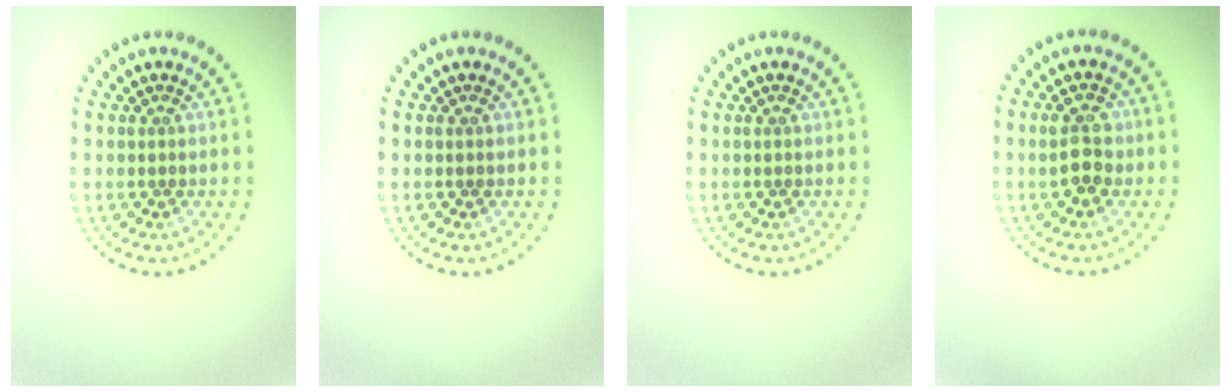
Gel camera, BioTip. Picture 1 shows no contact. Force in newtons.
{"total": 0.0}
{"total": 0.0}
{"total": 2.8, "press": 2.8, "slide": 0.1}